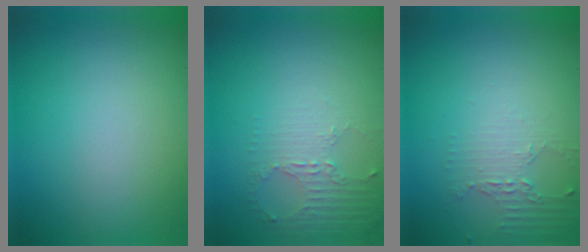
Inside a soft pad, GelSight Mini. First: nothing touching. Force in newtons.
{"total": 2.3, "press": 1.8, "slide": 1.6}
{"total": 2.1, "press": 1.5, "slide": 1.4}